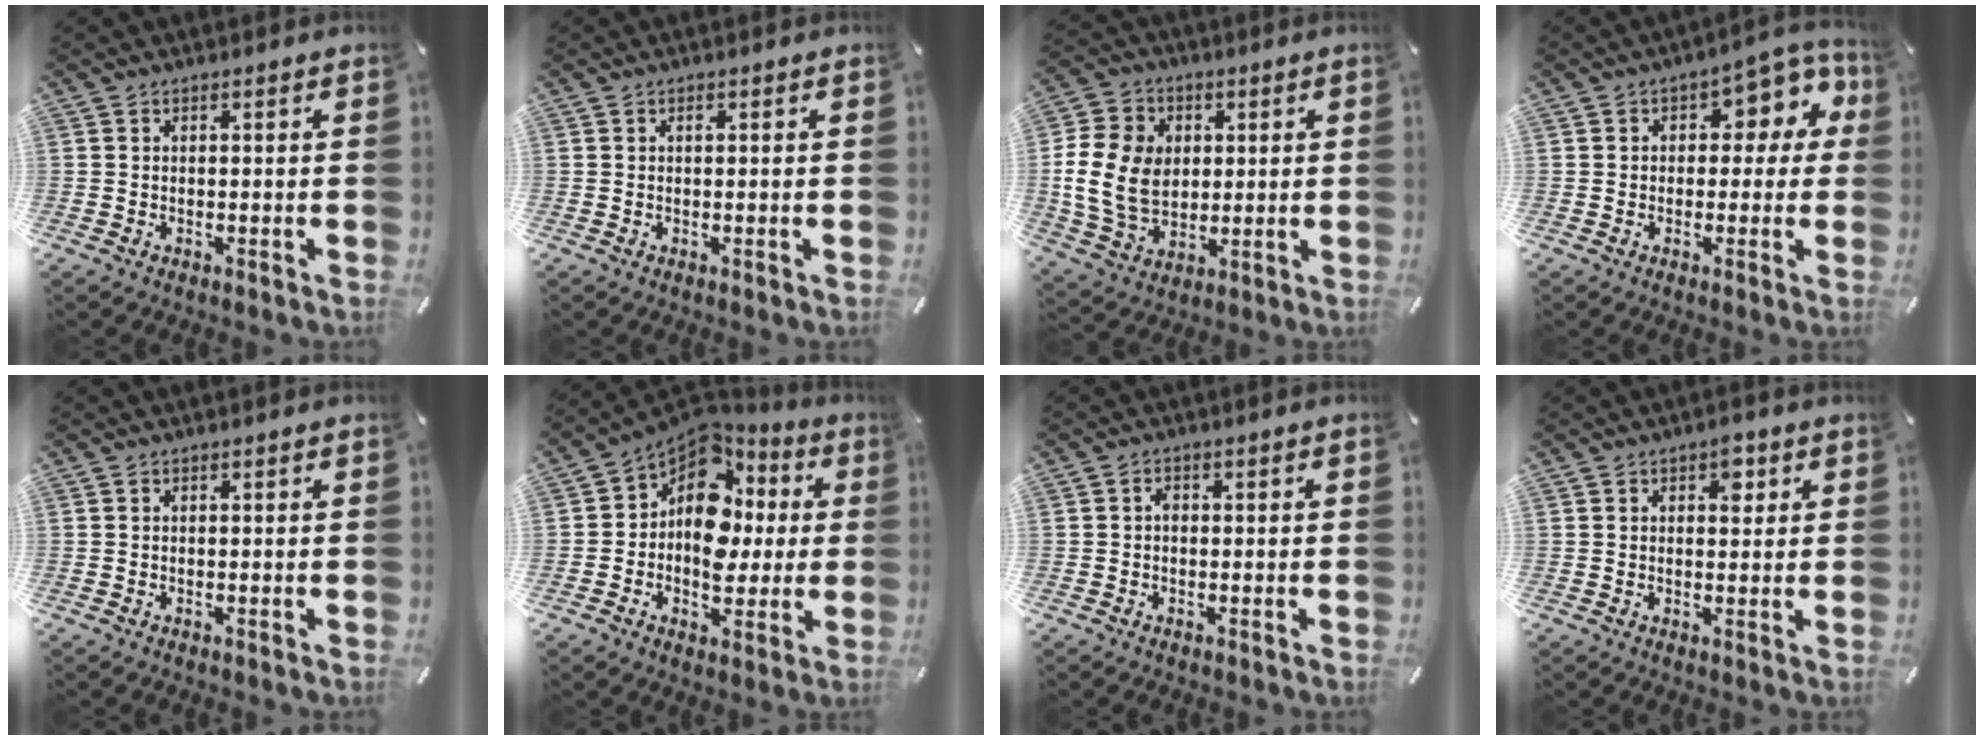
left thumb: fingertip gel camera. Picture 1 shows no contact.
{"total": 0.6, "force": [0.2, 0.3, 0.4], "torque": [-0.009, -0.001, 0.003]}
{"total": 14.1, "force": [0.6, 11.5, 8.1], "torque": [-0.188, 0.016, 0.011]}
{"total": 8.7, "force": [2.7, 5.6, 6.1], "torque": [-0.066, -0.013, 0.040]}
{"total": 0.0}
{"total": 13.0, "force": [0.5, 10.1, 8.1], "torque": [-0.141, -0.021, 0.007]}
{"total": 1.3, "force": [-0.2, 0.8, 1.0], "torque": [-0.018, 0.005, -0.005]}
{"total": 3.7, "force": [1.5, 2.3, 2.5], "torque": [-0.014, -0.009, 0.014]}